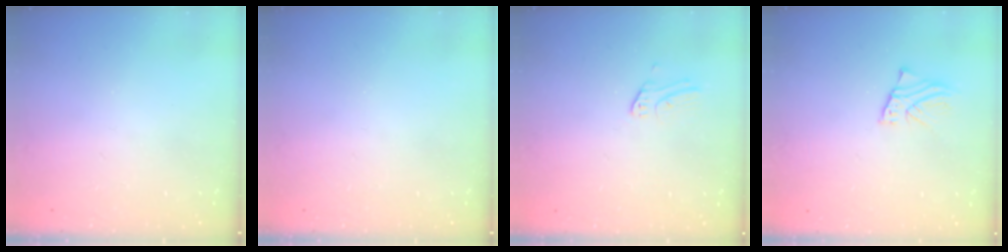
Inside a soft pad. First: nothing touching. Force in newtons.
{"total": 0.0}
{"total": 2.8, "press": 2.8, "slide": 0.2}
{"total": 2.0, "press": 2.0, "slide": 0.2}